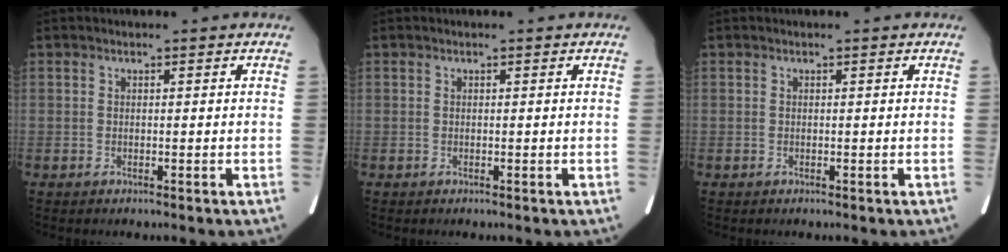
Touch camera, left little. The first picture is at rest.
{"total": 0.0}
{"total": 0.0}